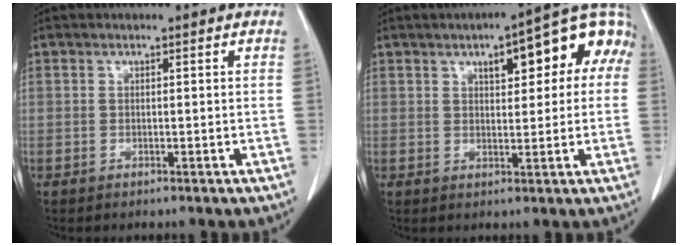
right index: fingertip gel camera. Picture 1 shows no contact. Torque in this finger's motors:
{"motor_torque": [0.45, 0.21, 0.39, 0.07]}